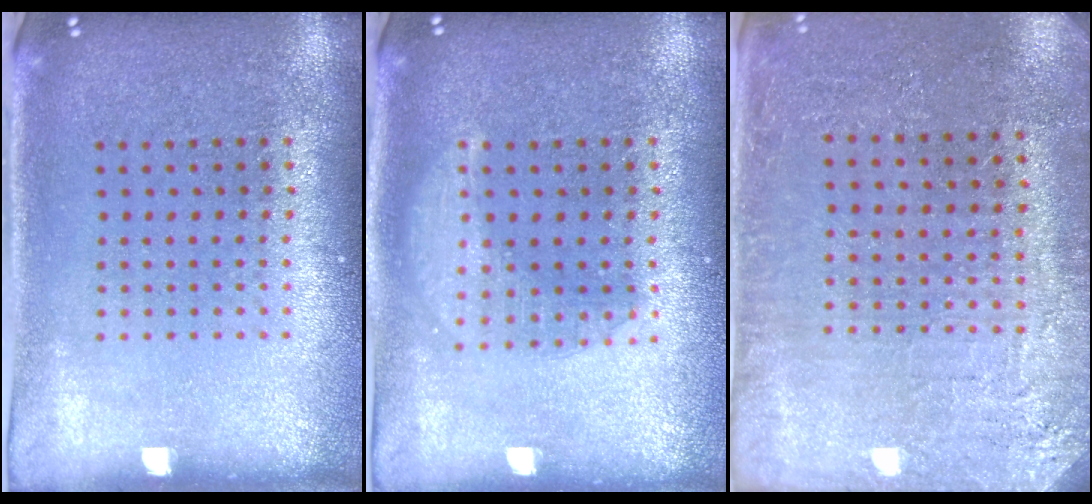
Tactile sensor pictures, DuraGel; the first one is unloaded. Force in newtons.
{"total": 2.3, "press": 2.3, "slide": 0.3}
{"total": 2.8, "press": 2.8, "slide": 0.3}